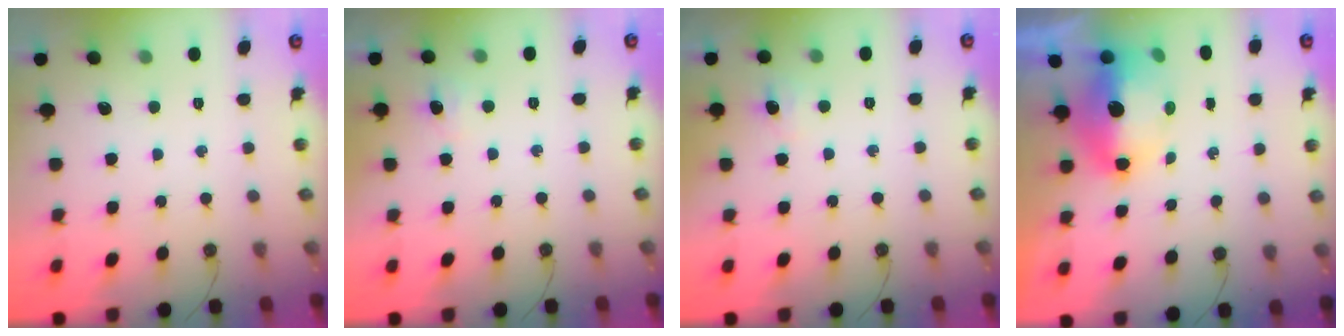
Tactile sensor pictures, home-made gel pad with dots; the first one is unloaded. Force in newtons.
{"total": 5.5, "press": 5.4, "slide": 1.2}
{"total": 5.5, "press": 5.4, "slide": 1.2}
{"total": 9.9, "press": 9.8, "slide": 1.1}